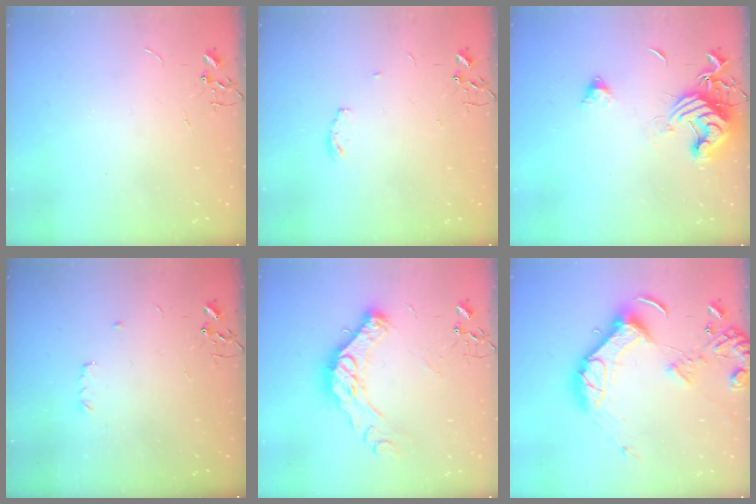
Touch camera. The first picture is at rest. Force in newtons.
{"total": 4.0, "press": 3.9, "slide": 0.6}
{"total": 12.9, "press": 12.8, "slide": 1.7}
{"total": 3.6, "press": 3.6, "slide": 0.6}
{"total": 16.5, "press": 16.5, "slide": 1.2}
{"total": 16.3, "press": 16.1, "slide": 2.7}